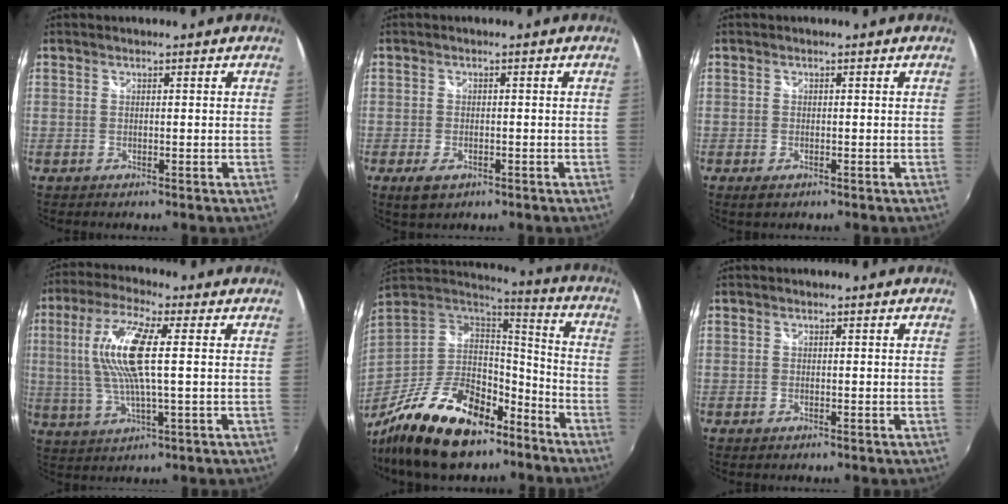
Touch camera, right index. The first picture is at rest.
{"total": 4.0, "force": [-2.2, 2.2, 2.5], "torque": [-0.056, -0.010, -0.038]}
{"total": 1.9, "force": [-1.2, 1.1, 1.1], "torque": [-0.020, -0.006, -0.020]}
{"total": 12.9, "force": [1.7, 2.4, 12.6], "torque": [-0.244, 0.006, 0.033]}
{"total": 25.8, "force": [-17.2, 11.6, 15.4], "torque": [-0.299, -0.009, -0.268]}
{"total": 0.7, "force": [-0.5, 0.5, 0.2], "torque": [-0.004, -0.003, -0.011]}